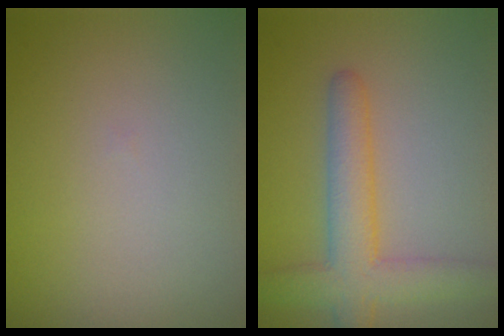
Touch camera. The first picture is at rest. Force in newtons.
{"total": 4.7, "press": 4.7, "slide": 0.3}